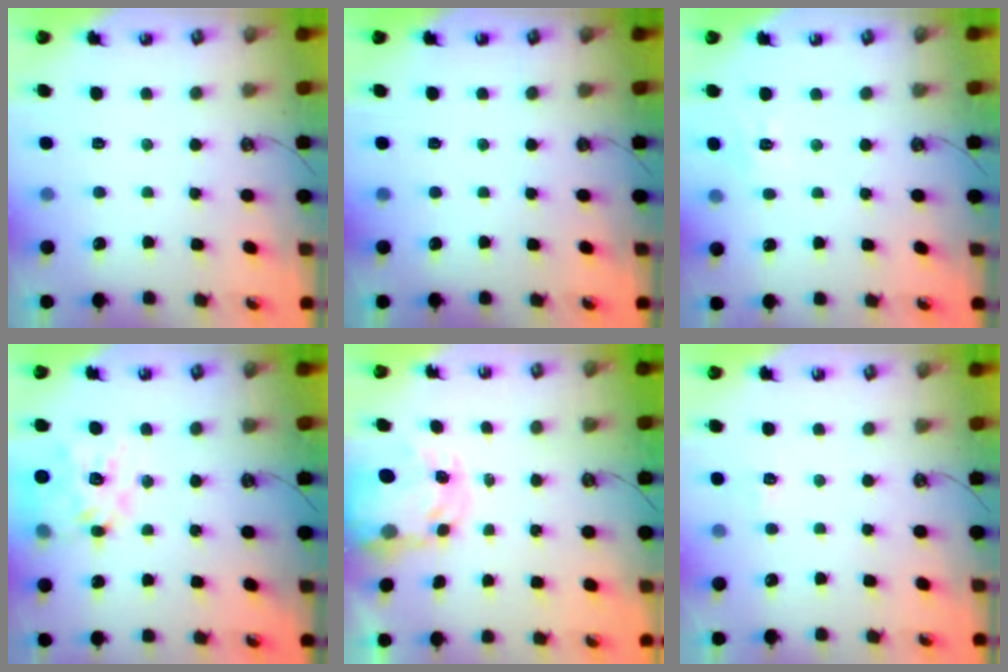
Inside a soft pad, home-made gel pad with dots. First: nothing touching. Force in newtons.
{"total": 0.0}
{"total": 2.9, "press": 2.9, "slide": 0.3}
{"total": 16.8, "press": 16.8, "slide": 1.3}
{"total": 4.9, "press": 4.9, "slide": 0.4}
{"total": 5.3, "press": 5.2, "slide": 0.6}